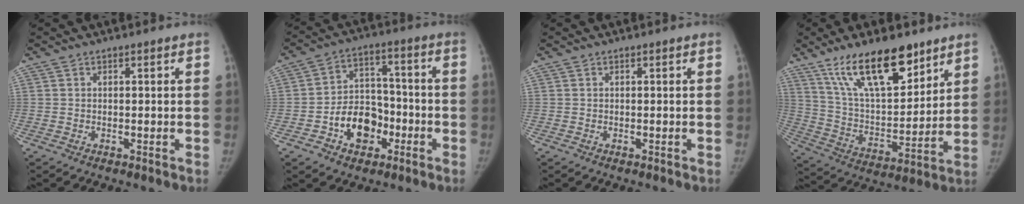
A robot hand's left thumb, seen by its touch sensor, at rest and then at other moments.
{"total": 11.4, "force": [-4.5, 8.3, 6.4], "torque": [-0.062, 0.042, -0.074]}
{"total": 0.0}
{"total": 19.8, "force": [13.1, 7.8, 12.6], "torque": [-0.181, -0.065, 0.243]}